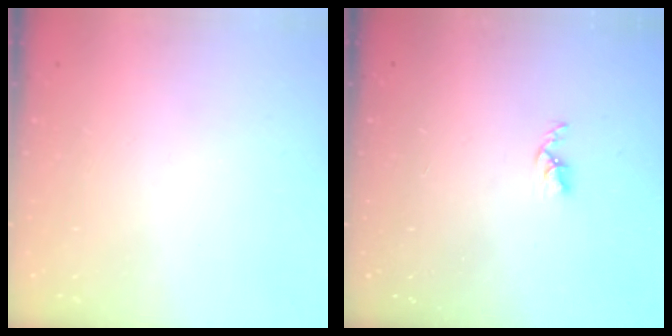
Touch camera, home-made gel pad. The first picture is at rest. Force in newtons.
{"total": 2.5, "press": 2.5, "slide": 0.4}